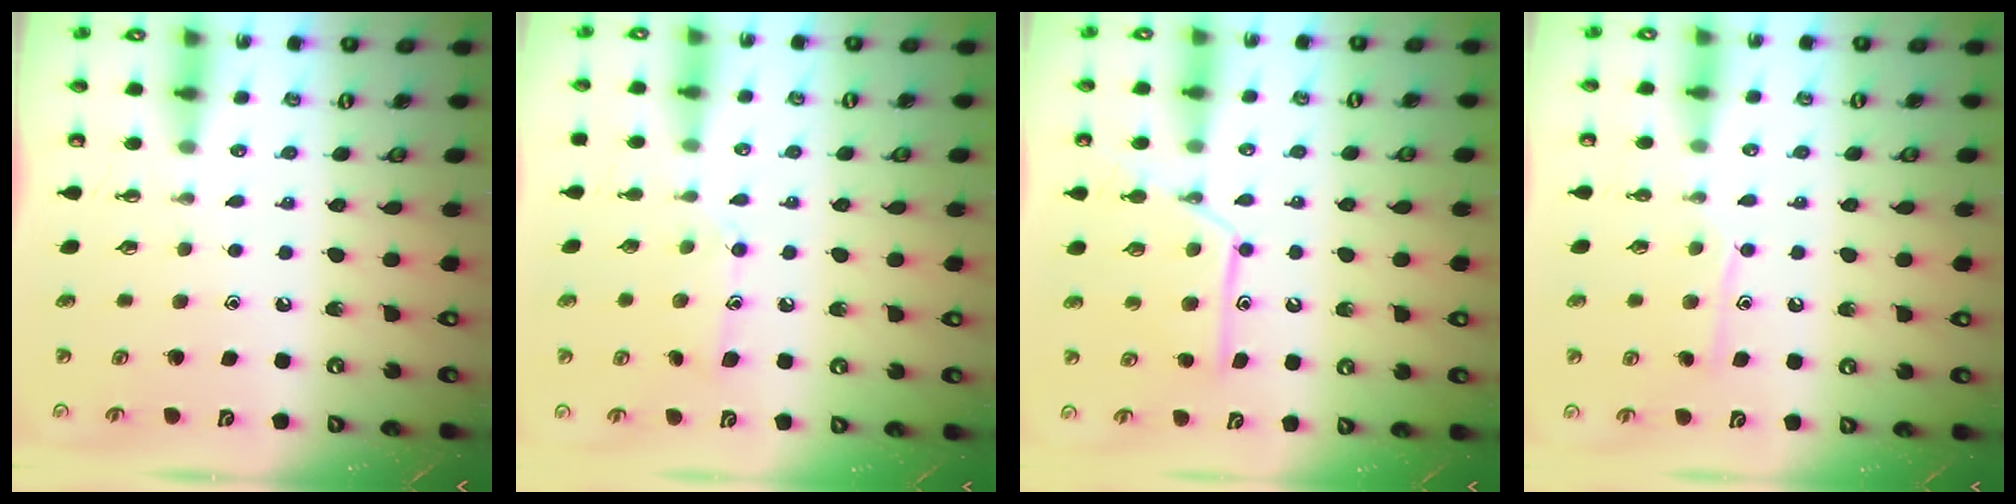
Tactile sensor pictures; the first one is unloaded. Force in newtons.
{"total": 8.6, "press": 8.6, "slide": 0.6}
{"total": 12.2, "press": 12.2, "slide": 0.9}
{"total": 7.7, "press": 7.6, "slide": 0.6}